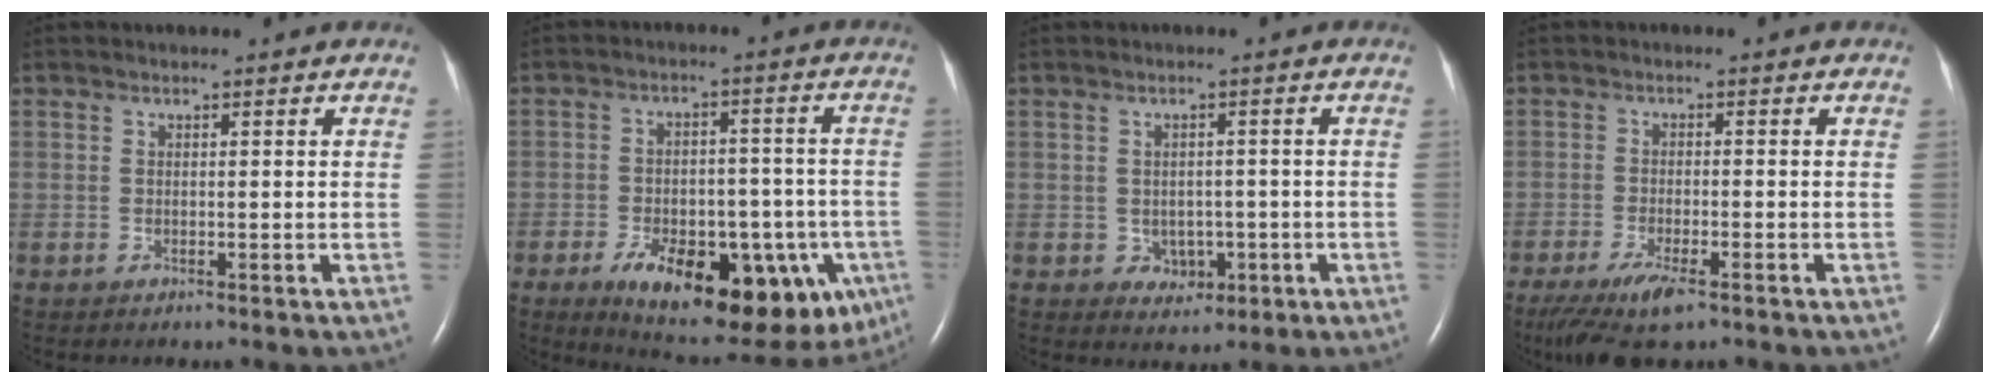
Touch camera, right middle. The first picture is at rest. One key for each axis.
{"total": 21.3, "fx": -10.1, "fy": 9.6, "fz": 16.0, "tx": -0.167, "ty": 0.001, "tz": -0.127}
{"total": 3.5, "fx": -0.9, "fy": 2.9, "fz": 1.7, "tx": -0.021, "ty": 0.007, "tz": 0.001}
{"total": 7.2, "fx": -4.9, "fy": 1.6, "fz": 5.0, "tx": -0.094, "ty": -0.018, "tz": -0.081}